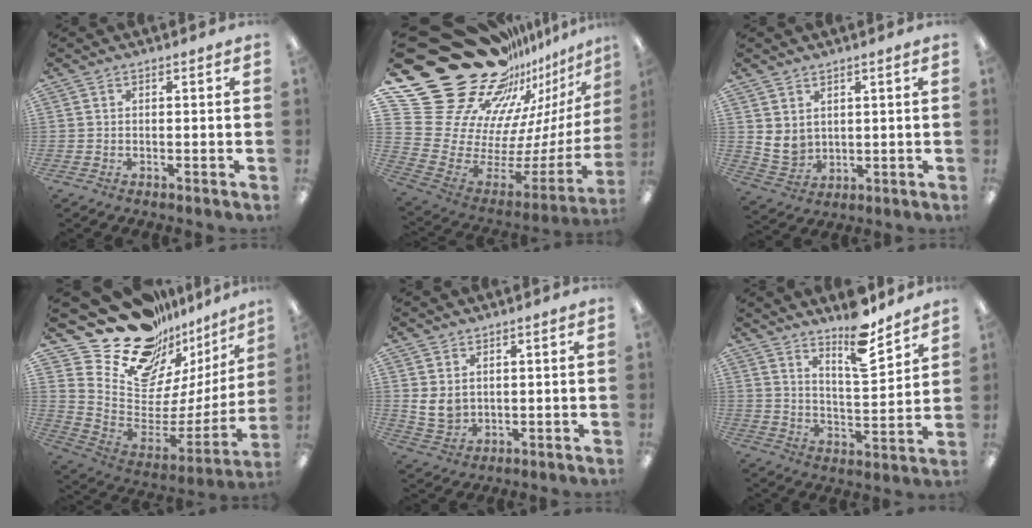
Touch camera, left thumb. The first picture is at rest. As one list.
[{"total": 33.2, "force": [22.4, 18.3, 16.2], "torque": [-0.230, -0.220, 0.476]}, {"total": 5.1, "force": [2.6, 4.0, 1.8], "torque": [-0.043, -0.016, 0.052]}, {"total": 21.0, "force": [17.1, 10.5, 6.2], "torque": [-0.095, -0.150, 0.323]}, {"total": 5.5, "force": [2.2, 4.2, 2.8], "torque": [-0.064, -0.011, 0.040]}, {"total": 12.2, "force": [9.9, 3.0, 6.5], "torque": [-0.090, -0.071, 0.169]}]